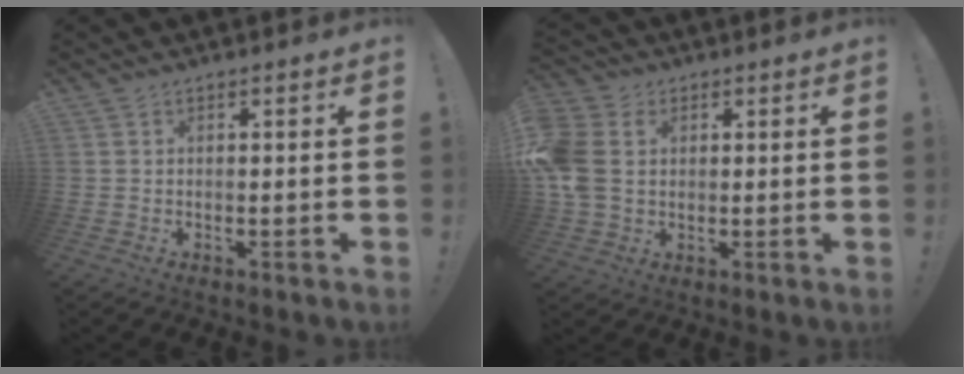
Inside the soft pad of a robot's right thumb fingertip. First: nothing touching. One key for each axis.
{"total": 12.1, "fx": 1.8, "fy": 9.2, "fz": 7.6, "tx": -0.183, "ty": 0.003, "tz": 0.036}